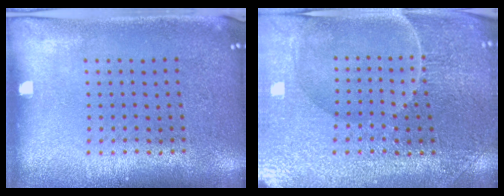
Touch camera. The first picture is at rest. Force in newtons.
{"total": 3.5, "press": 3.5, "slide": 0.2}